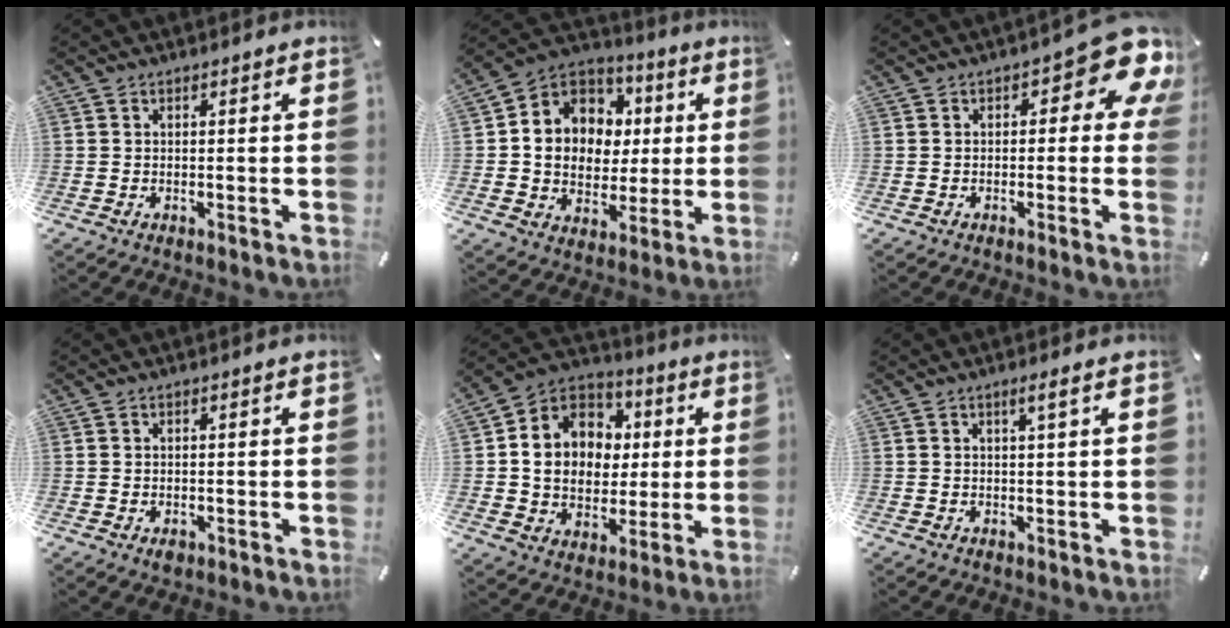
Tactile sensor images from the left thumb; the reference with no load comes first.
{"total": 11.3, "force": [1.4, 10.7, 3.3], "torque": [-0.071, -0.012, 0.034]}
{"total": 9.8, "force": [3.9, 4.1, 8.0], "torque": [-0.098, -0.028, 0.063]}
{"total": 1.8, "force": [-0.8, 1.2, 1.1], "torque": [-0.020, 0.004, -0.015]}
{"total": 13.0, "force": [1.4, 11.8, 5.2], "torque": [-0.114, -0.009, 0.030]}
{"total": 2.2, "force": [0.7, 0.0, 2.1], "torque": [-0.041, 0.000, 0.011]}